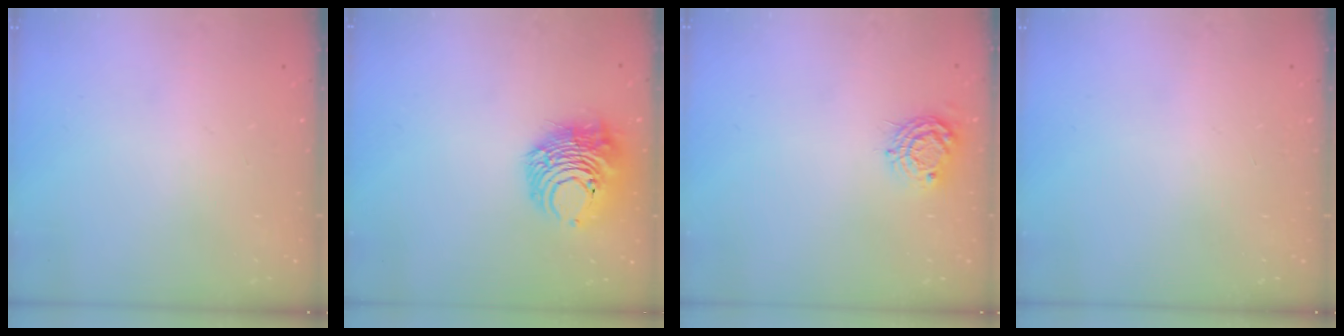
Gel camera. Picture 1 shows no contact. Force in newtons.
{"total": 11.4, "press": 11.3, "slide": 0.6}
{"total": 8.0, "press": 8.0, "slide": 0.3}
{"total": 0.0}